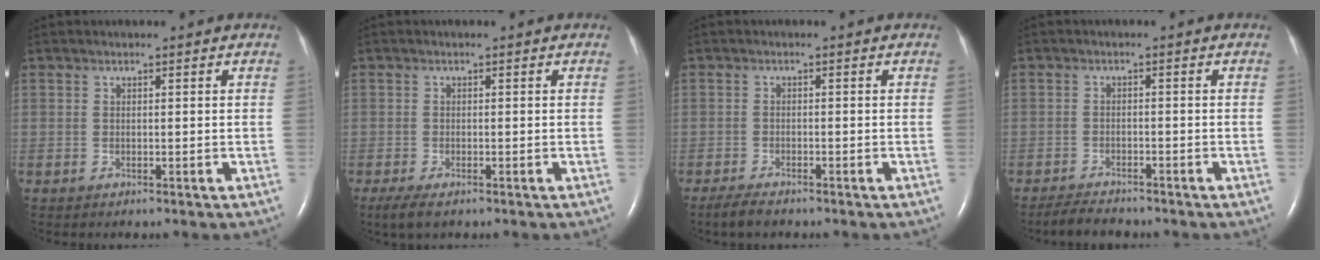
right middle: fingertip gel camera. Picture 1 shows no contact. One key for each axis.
{"total": 3.1, "fx": -2.0, "fy": 1.0, "fz": 2.1, "tx": -0.043, "ty": -0.008, "tz": -0.032}
{"total": 2.8, "fx": -2.3, "fy": 0.6, "fz": 1.4, "tx": -0.033, "ty": -0.007, "tz": -0.038}
{"total": 3.8, "fx": -3.5, "fy": 0.9, "fz": 1.2, "tx": -0.024, "ty": -0.010, "tz": -0.058}